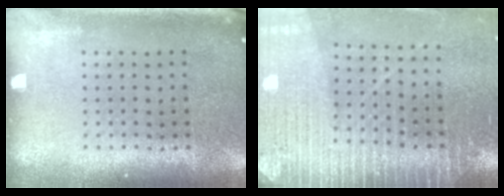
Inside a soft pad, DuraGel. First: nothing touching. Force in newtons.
{"total": 3.2, "press": 3.2, "slide": 0.2}